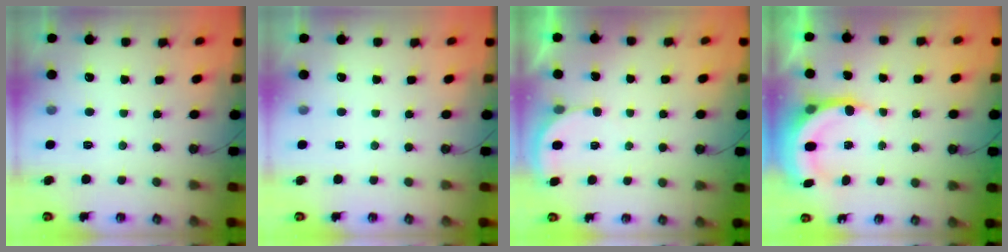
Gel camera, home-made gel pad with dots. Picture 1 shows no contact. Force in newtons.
{"total": 0.0}
{"total": 2.3, "press": 2.3, "slide": 0.2}
{"total": 6.0, "press": 5.9, "slide": 1.2}